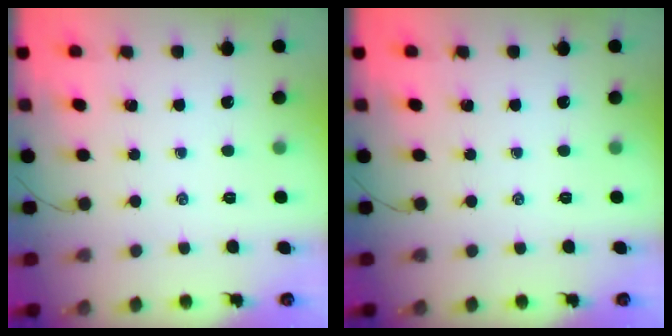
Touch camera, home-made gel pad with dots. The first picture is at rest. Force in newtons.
{"total": 0.0}